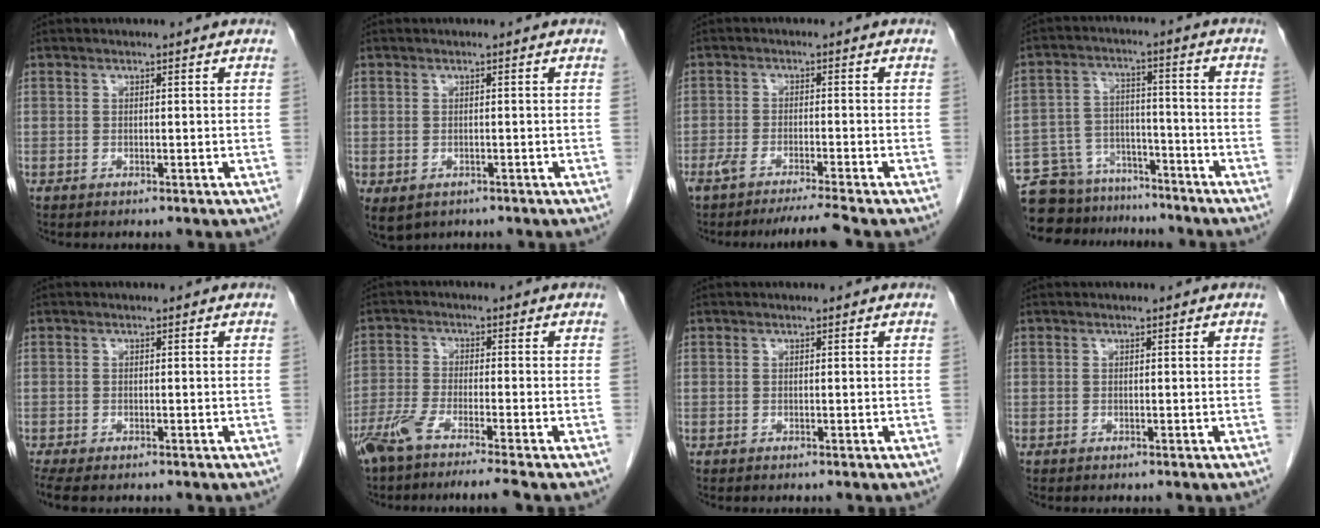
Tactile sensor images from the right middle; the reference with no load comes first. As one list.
[{"total": 4.0, "force": [-2.1, 2.8, 1.9], "torque": [-0.030, -0.007, -0.023]}, {"total": 5.7, "force": [-4.9, -1.3, 2.6], "torque": [-0.036, -0.013, -0.078]}, {"total": 12.9, "force": [-11.3, 5.9, 1.9], "torque": [-0.047, 0.028, -0.176]}, {"total": 5.1, "force": [-3.8, 2.0, 2.7], "torque": [-0.051, -0.014, -0.062]}, {"total": 8.3, "force": [-6.5, -0.7, 5.1], "torque": [-0.087, -0.019, -0.111]}, {"total": 0.0}, {"total": 0.0}]